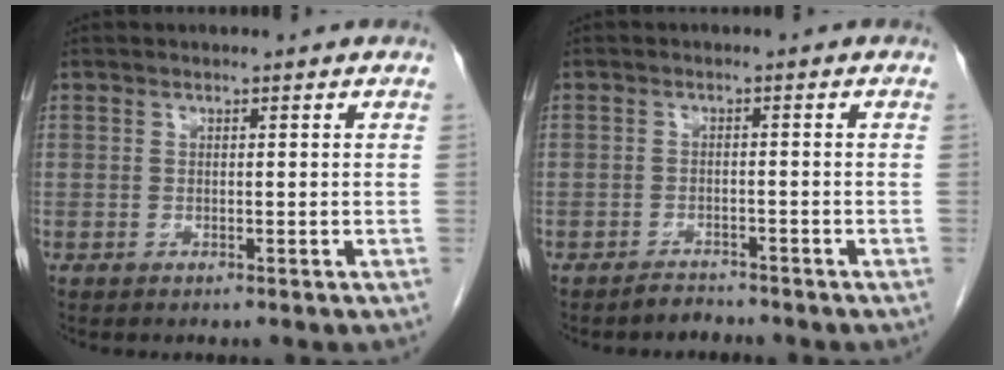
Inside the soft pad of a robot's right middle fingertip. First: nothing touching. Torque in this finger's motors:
{"motor_torque": [0.47, -0.26, -0.05, -0.01]}